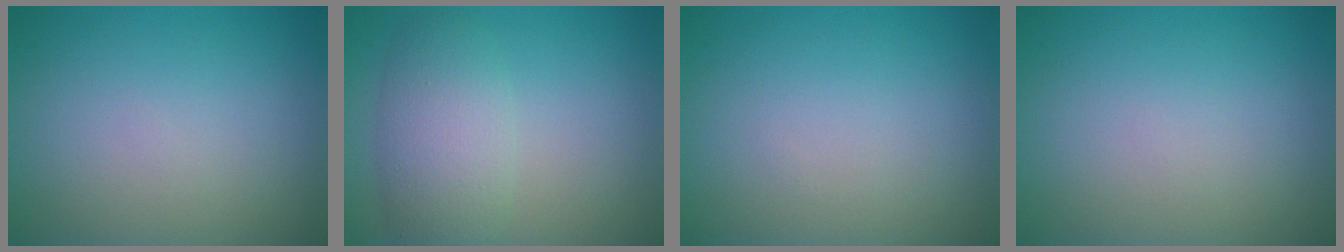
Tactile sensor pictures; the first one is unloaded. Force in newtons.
{"total": 4.6, "press": 4.6, "slide": 0.3}
{"total": 0.0}
{"total": 0.0}